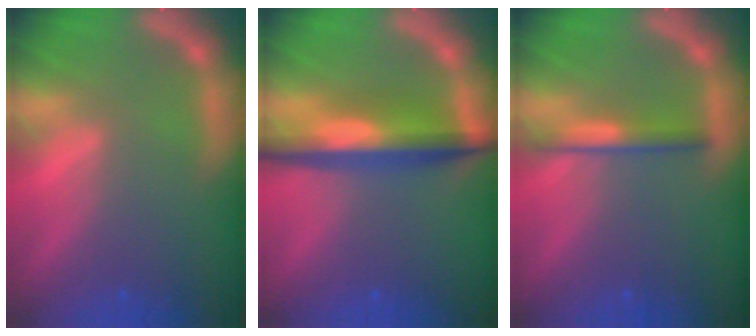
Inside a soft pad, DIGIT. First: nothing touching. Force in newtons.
{"total": 6.6}
{"total": 2.4}